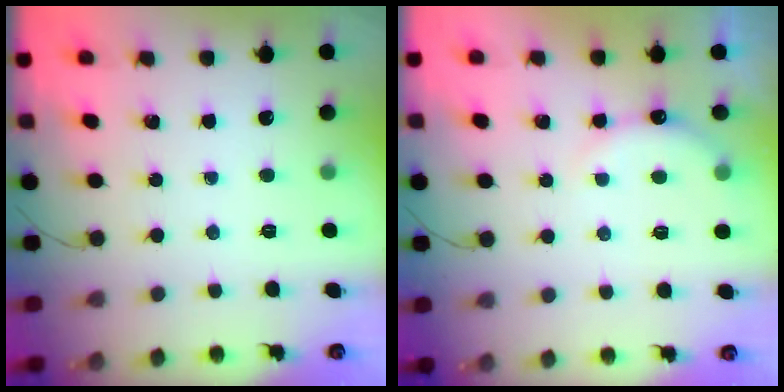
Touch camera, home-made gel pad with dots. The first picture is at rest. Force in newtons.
{"total": 7.2, "press": 7.1, "slide": 1.0}